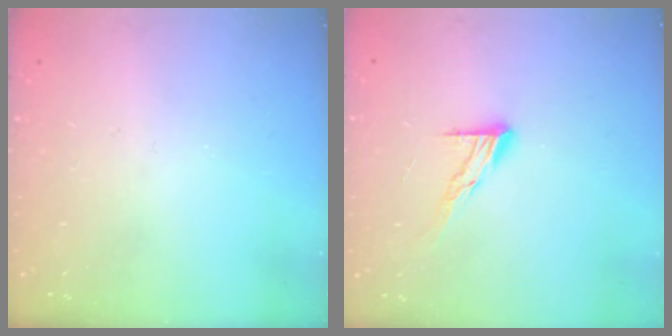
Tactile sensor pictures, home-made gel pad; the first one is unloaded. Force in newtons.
{"total": 8.7, "press": 8.7, "slide": 0.7}